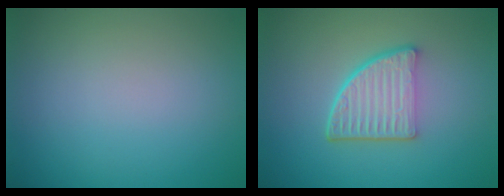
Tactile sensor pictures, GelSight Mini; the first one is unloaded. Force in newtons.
{"total": 5.3, "press": 3.8, "slide": 3.8}